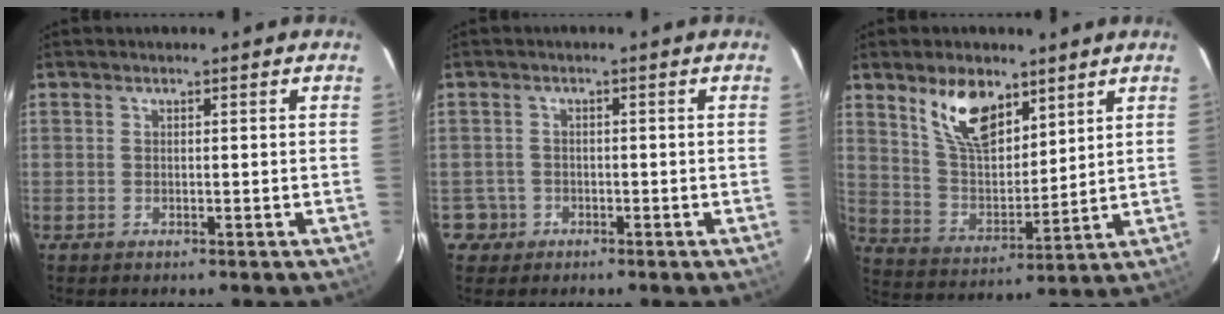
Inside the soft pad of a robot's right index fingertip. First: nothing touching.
{"total": 3.2, "force": [-1.2, 2.9, 0.0], "torque": [0.000, 0.019, -0.018]}
{"total": 12.3, "force": [7.7, 6.0, 7.5], "torque": [-0.136, 0.006, 0.152]}